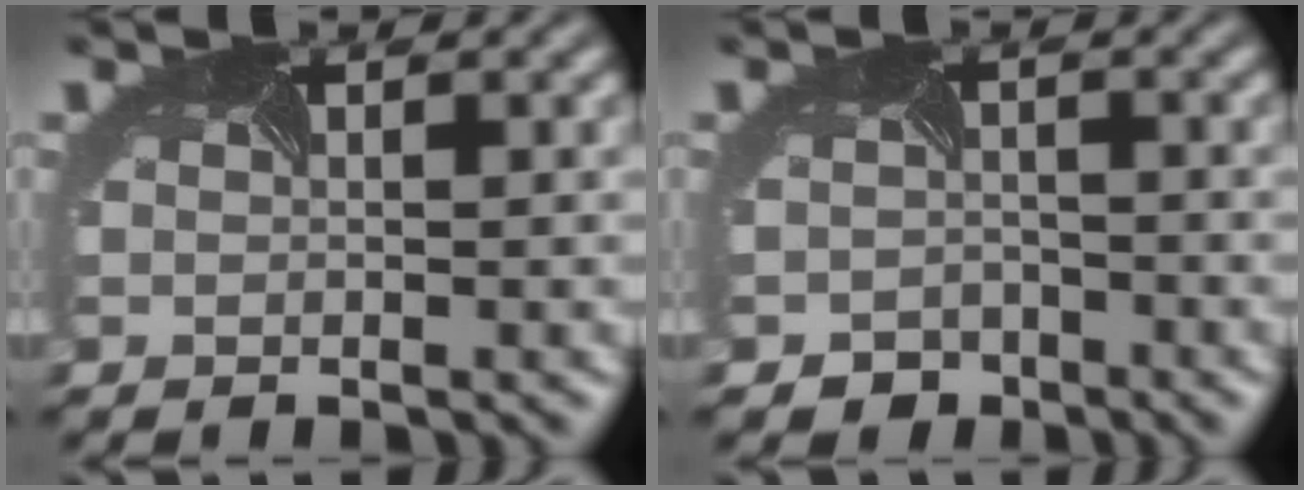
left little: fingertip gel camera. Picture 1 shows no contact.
{"total": 3.2, "force": [-2.5, 2.0, 0.0], "torque": [0.008, -0.007, -0.039]}